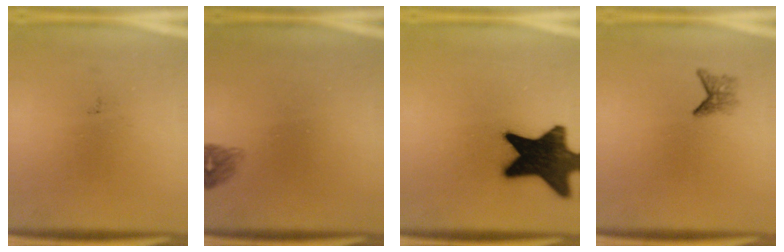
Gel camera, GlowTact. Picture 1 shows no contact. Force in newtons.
{"total": 1.4}
{"total": 19.2}
{"total": 1.6}